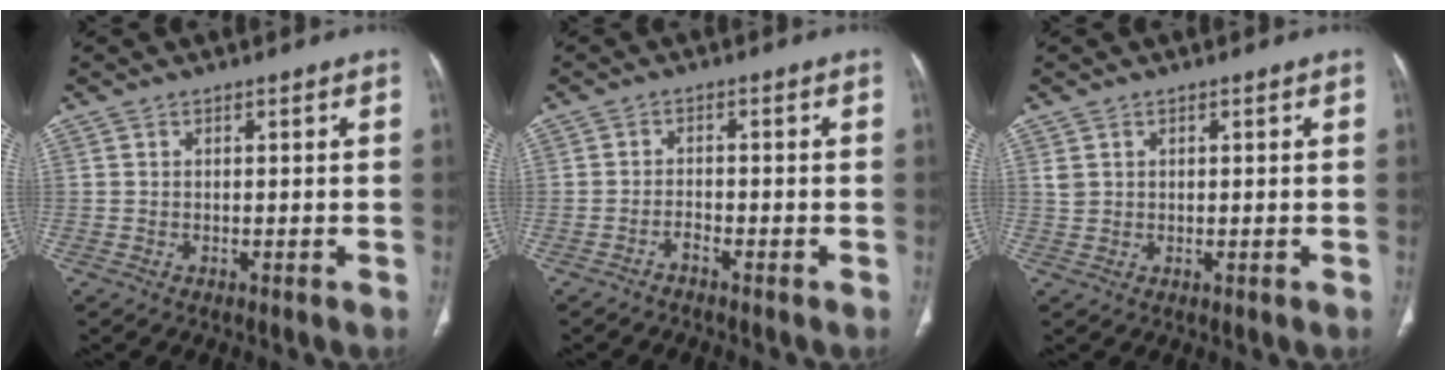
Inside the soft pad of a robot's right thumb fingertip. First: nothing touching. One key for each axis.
{"total": 1.4, "fx": -1.3, "fy": 0.2, "fz": 0.3, "tx": -0.007, "ty": 0.013, "tz": -0.025}
{"total": 1.6, "fx": 0.7, "fy": 1.2, "fz": 0.7, "tx": -0.009, "ty": -0.002, "tz": 0.017}